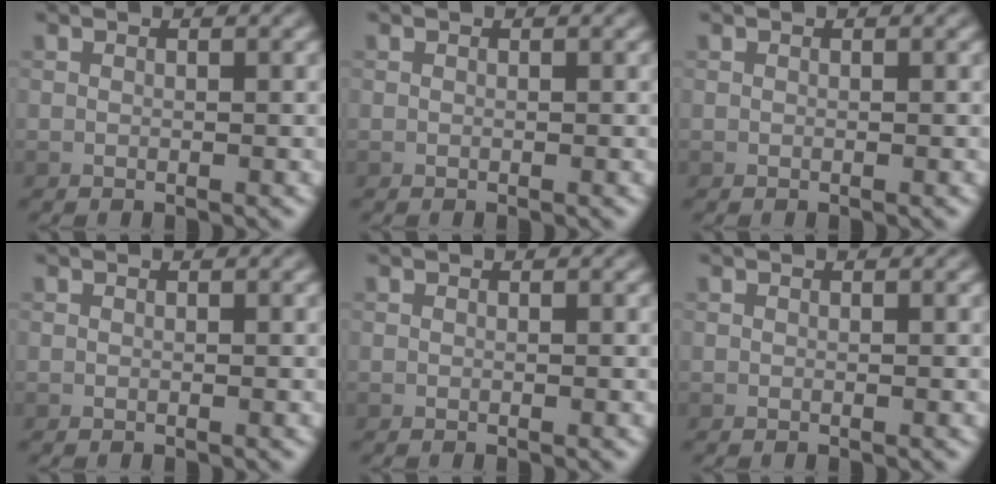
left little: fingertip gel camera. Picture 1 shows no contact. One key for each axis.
{"total": 0.0}
{"total": 0.0}
{"total": 0.0}
{"total": 0.0}
{"total": 0.0}